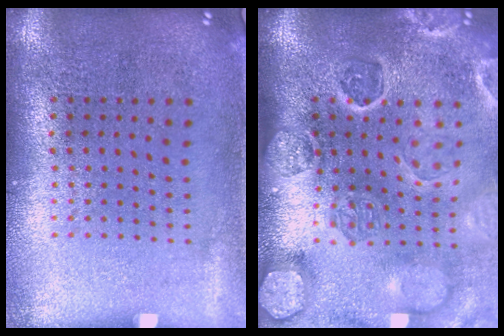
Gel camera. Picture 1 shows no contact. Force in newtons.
{"total": 4.4, "press": 3.5, "slide": 2.6}